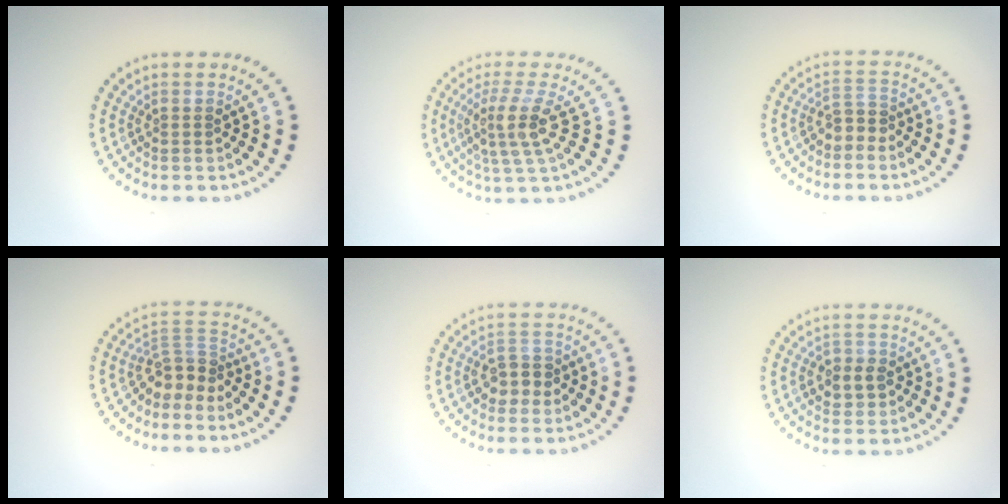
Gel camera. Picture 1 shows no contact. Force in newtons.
{"total": 3.8, "press": 2.8, "slide": 2.6}
{"total": 1.8, "press": 1.5, "slide": 1.1}
{"total": 3.2, "press": 2.3, "slide": 2.2}
{"total": 2.7, "press": 2.7, "slide": 0.4}
{"total": 2.2, "press": 2.2, "slide": 0.5}